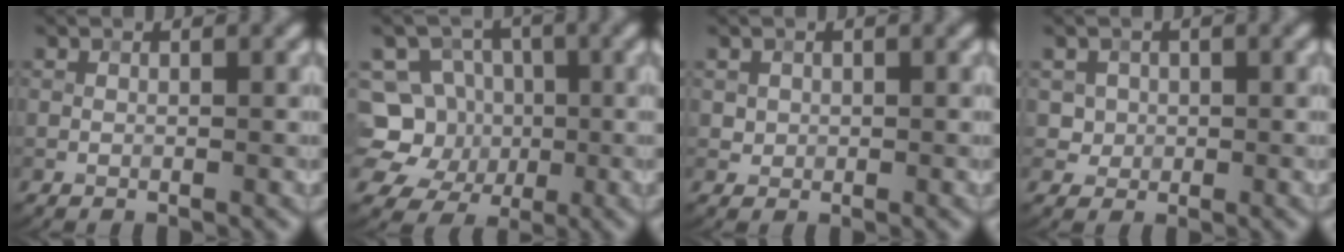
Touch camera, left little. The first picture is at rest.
{"total": 7.6, "force": [-1.0, 7.1, 2.6], "torque": [-0.042, 0.017, -0.048]}
{"total": 1.2, "force": [0.4, 1.1, 0.3], "torque": [-0.011, -0.007, 0.017]}
{"total": 3.2, "force": [1.2, 2.7, 1.2], "torque": [-0.028, 0.001, 0.028]}